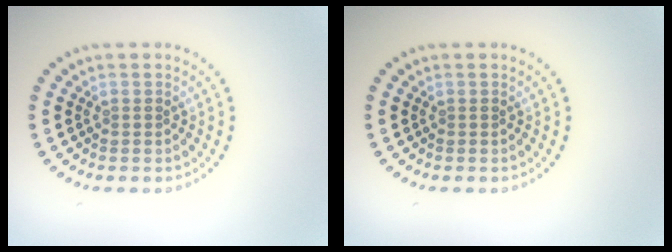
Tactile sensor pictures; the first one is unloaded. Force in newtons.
{"total": 0.0}